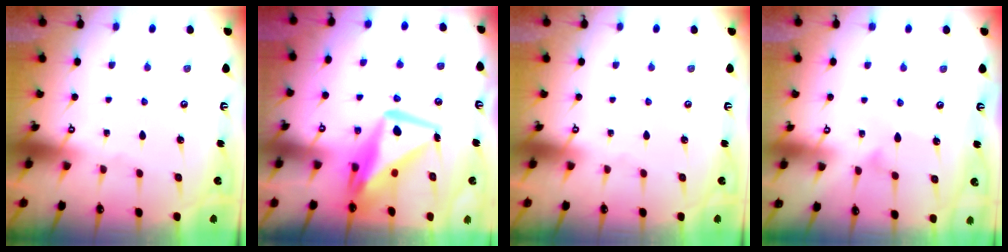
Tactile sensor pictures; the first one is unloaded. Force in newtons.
{"total": 13.0, "press": 12.9, "slide": 1.1}
{"total": 0.0}
{"total": 3.2, "press": 3.2, "slide": 0.2}